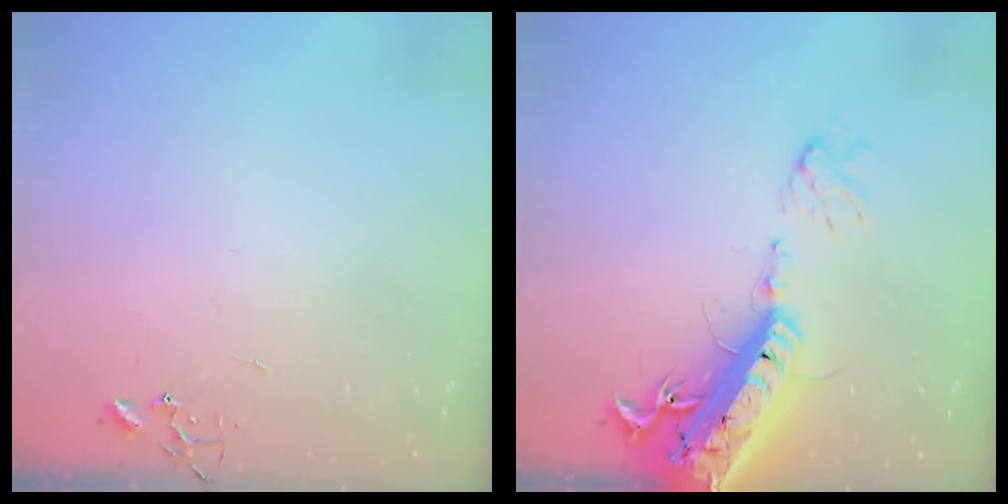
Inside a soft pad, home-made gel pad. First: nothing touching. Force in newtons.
{"total": 23.7, "press": 23.2, "slide": 5.2}